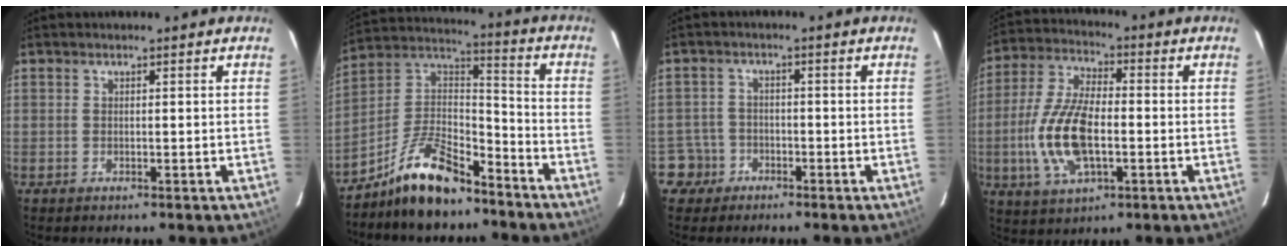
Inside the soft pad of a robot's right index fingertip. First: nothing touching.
{"total": 14.6, "force": [-10.4, 5.5, 8.6], "torque": [-0.181, 0.031, -0.189]}
{"total": 4.4, "force": [-2.3, 3.7, -0.4], "torque": [0.005, 0.024, -0.044]}
{"total": 14.4, "force": [-2.8, 6.6, 12.4], "torque": [-0.268, 0.000, -0.052]}